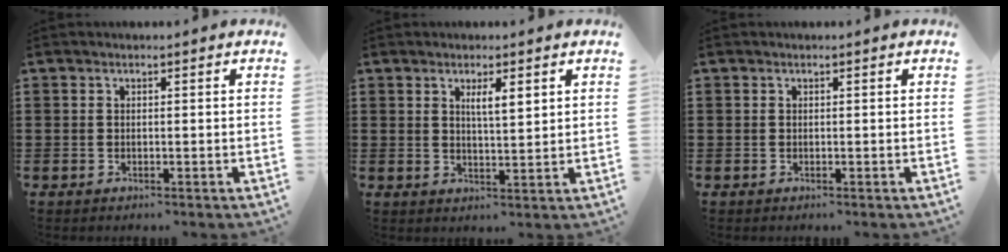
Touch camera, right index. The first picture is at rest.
{"total": 3.2, "force": [1.4, 0.6, 2.8], "torque": [-0.050, 0.000, 0.019]}
{"total": 0.0}